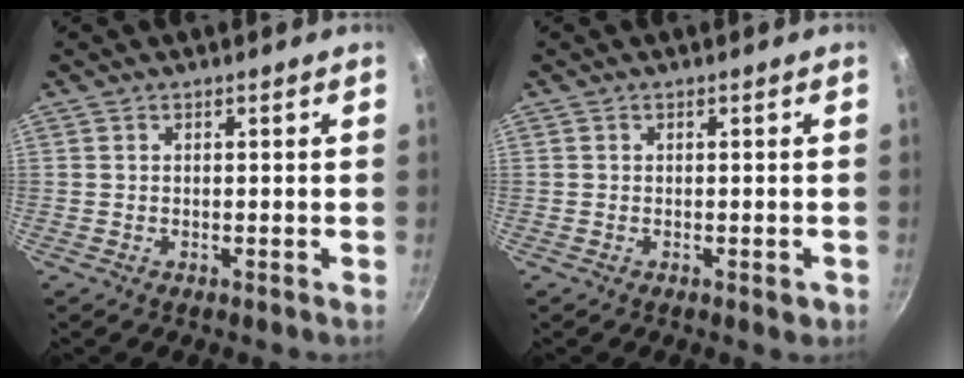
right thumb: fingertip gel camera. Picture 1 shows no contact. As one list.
[{"total": 1.4, "force": [-0.6, 0.8, 1.0], "torque": [-0.006, 0.001, -0.009]}]